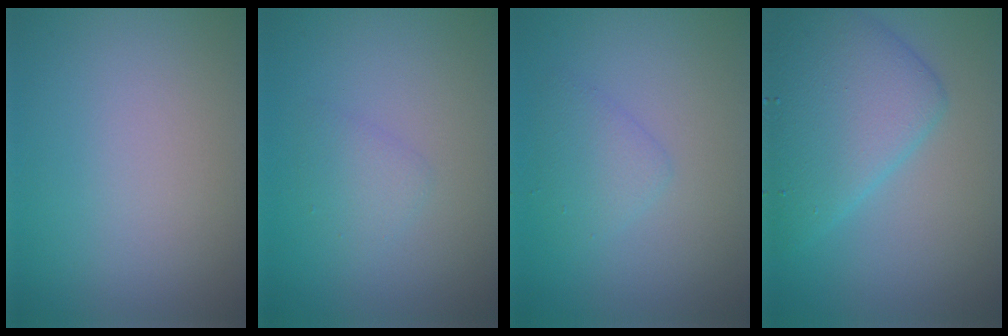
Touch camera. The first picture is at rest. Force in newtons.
{"total": 1.4, "press": 1.4, "slide": 0.0}
{"total": 1.8, "press": 1.8, "slide": 0.1}
{"total": 6.4, "press": 6.4, "slide": 0.1}